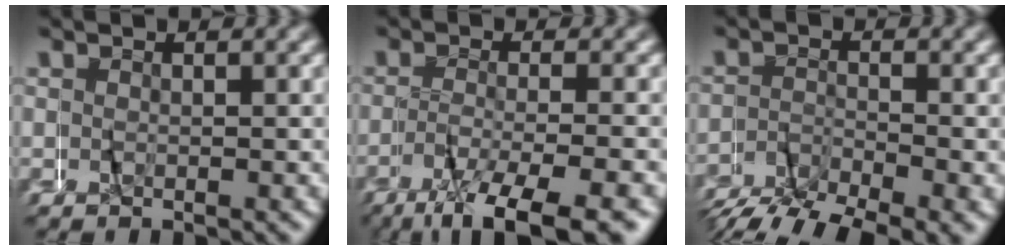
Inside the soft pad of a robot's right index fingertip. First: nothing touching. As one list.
[{"total": 7.3, "force": [-5.8, 1.3, 4.2], "torque": [-0.077, -0.018, -0.082]}, {"total": 4.7, "force": [-4.3, 0.9, 1.5], "torque": [-0.021, 0.000, -0.078]}]